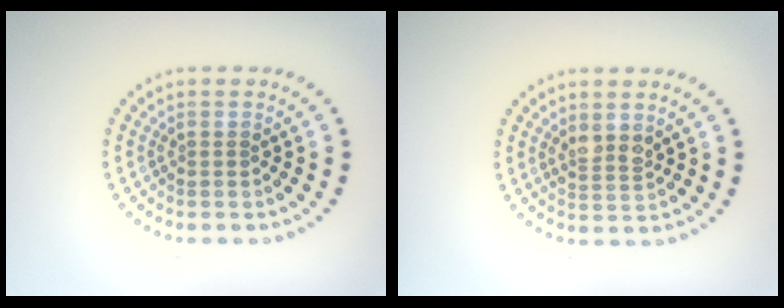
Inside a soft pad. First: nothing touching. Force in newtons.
{"total": 1.8, "press": 1.5, "slide": 1.0}